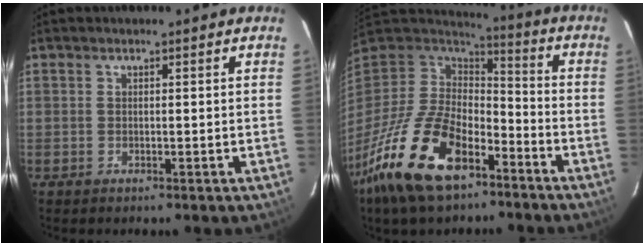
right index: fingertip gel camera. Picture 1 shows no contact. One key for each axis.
{"total": 23.2, "fx": -14.1, "fy": 11.2, "fz": 14.6, "tx": -0.311, "ty": -0.029, "tz": -0.251}